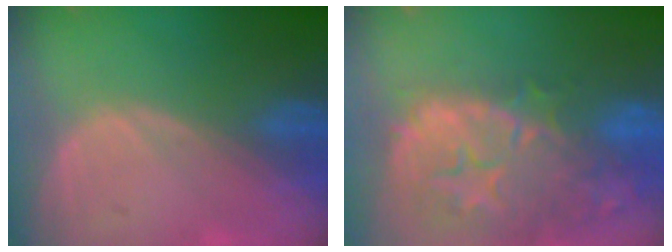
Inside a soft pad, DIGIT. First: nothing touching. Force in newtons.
{"total": 14.9, "press": 11.8, "slide": 9.0}